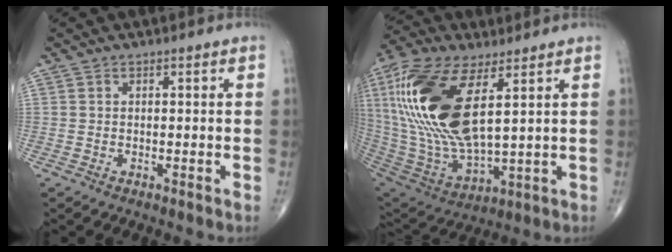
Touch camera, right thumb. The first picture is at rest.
{"total": 25.0, "force": [7.2, 10.6, 21.5], "torque": [-0.468, -0.028, 0.143]}